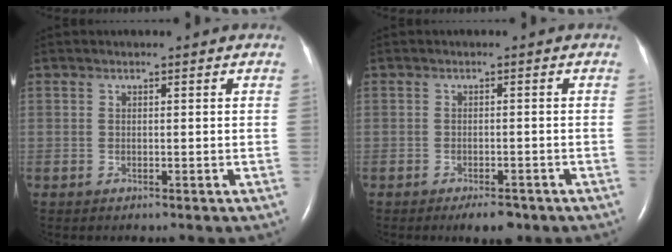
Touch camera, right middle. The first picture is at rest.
{"total": 3.4, "force": [-2.5, 1.1, 2.1], "torque": [-0.029, -0.002, -0.031]}